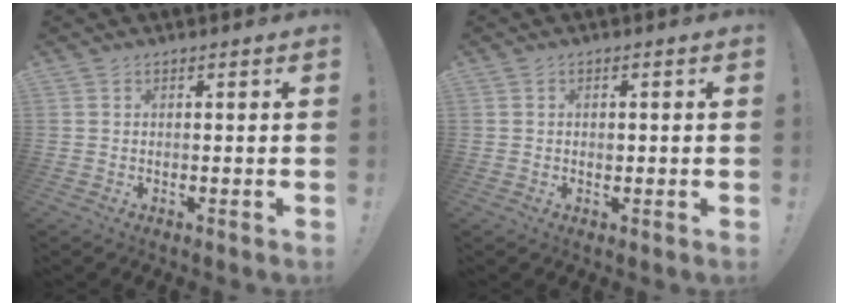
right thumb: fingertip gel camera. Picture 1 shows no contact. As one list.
[{"total": 1.1, "force": [-0.3, 0.8, 0.6], "torque": [-0.004, 0.001, -0.007]}]